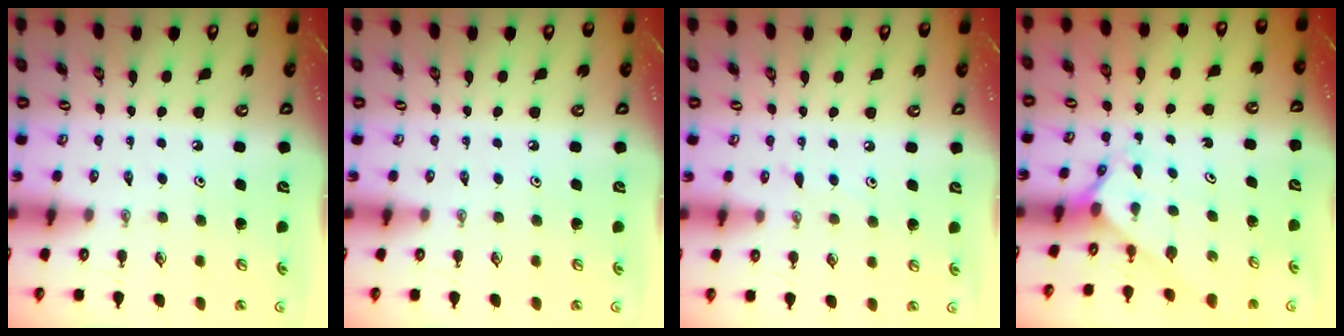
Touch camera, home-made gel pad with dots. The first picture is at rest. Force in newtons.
{"total": 0.0}
{"total": 6.3, "press": 6.3, "slide": 0.6}
{"total": 2.0, "press": 2.0, "slide": 0.2}